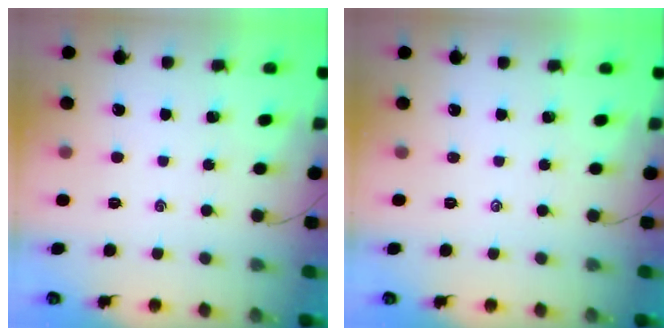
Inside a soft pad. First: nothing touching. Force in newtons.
{"total": 0.0}